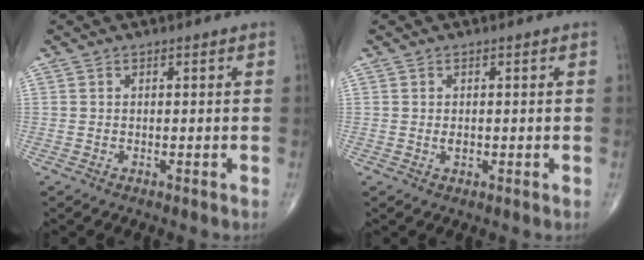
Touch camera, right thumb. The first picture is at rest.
{"total": 1.2, "force": [0.0, 0.8, 0.9], "torque": [-0.014, -0.002, 0.001]}